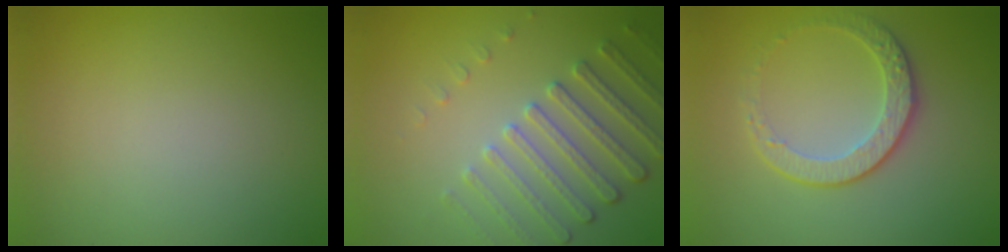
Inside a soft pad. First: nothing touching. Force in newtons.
{"total": 3.3, "press": 3.0, "slide": 1.4}
{"total": 2.8, "press": 2.4, "slide": 1.4}